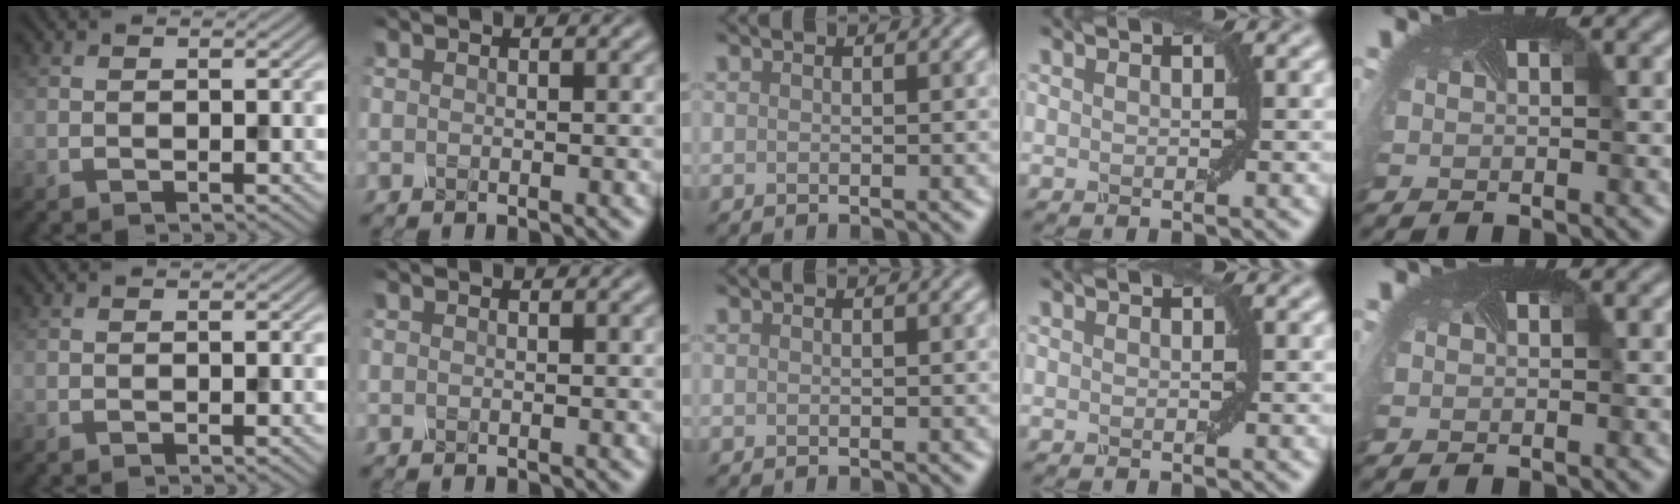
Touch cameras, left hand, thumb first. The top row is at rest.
{}